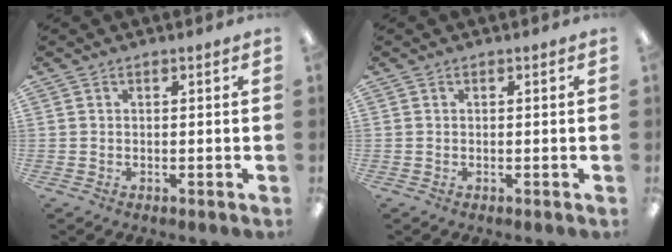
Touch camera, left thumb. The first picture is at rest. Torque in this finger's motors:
{"motor_torque": [0.00, 0.00, 0.01, 0.00, -0.01]}